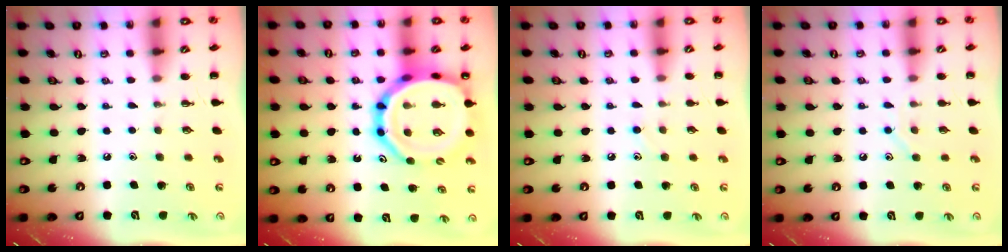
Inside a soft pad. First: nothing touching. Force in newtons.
{"total": 22.1, "press": 21.6, "slide": 4.2}
{"total": 7.0, "press": 6.6, "slide": 2.3}
{"total": 6.7, "press": 6.6, "slide": 1.1}